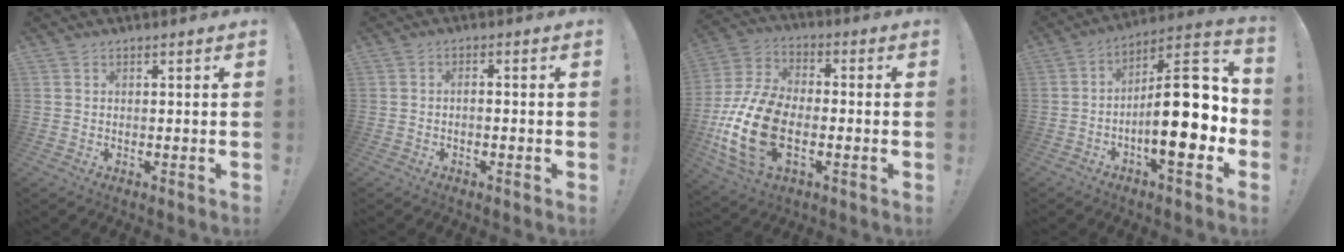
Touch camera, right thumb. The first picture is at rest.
{"total": 1.3, "force": [-1.0, 0.4, 0.8], "torque": [-0.018, 0.006, -0.017]}
{"total": 19.5, "force": [-4.8, 12.1, 14.6], "torque": [-0.283, 0.023, -0.070]}
{"total": 21.9, "force": [-3.0, 7.8, 20.3], "torque": [-0.309, 0.013, -0.044]}